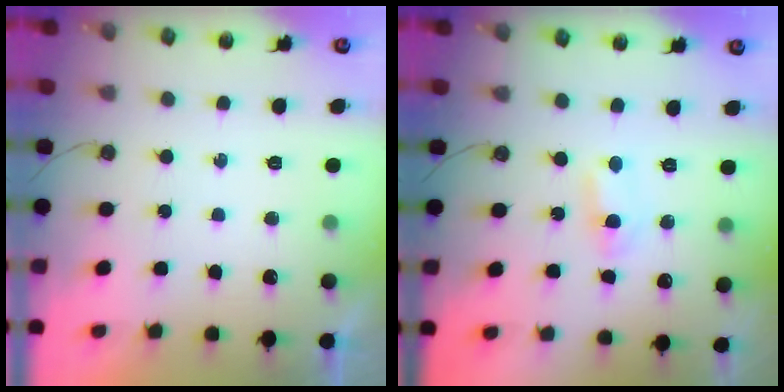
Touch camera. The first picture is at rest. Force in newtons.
{"total": 1.5, "press": 1.3, "slide": 0.7}